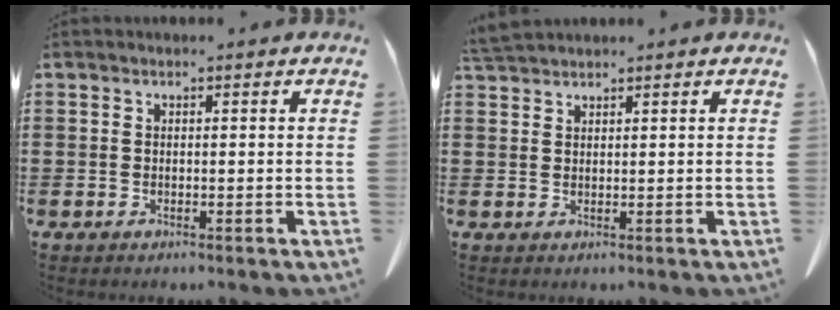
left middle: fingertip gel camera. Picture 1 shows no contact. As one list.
[{"total": 2.5, "force": [2.4, 0.2, 0.7], "torque": [-0.020, -0.001, 0.048]}]